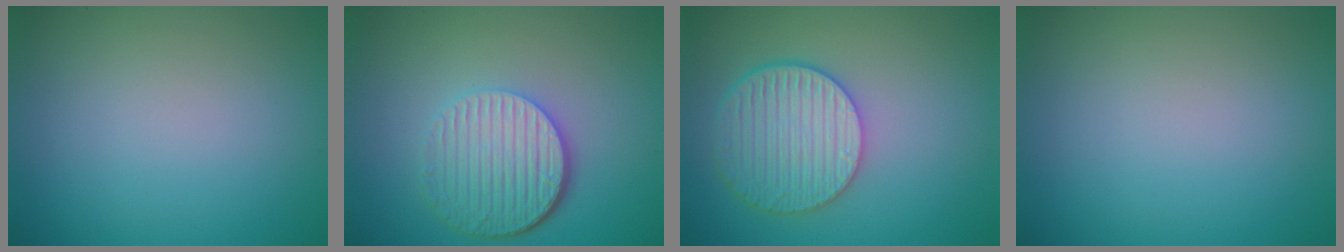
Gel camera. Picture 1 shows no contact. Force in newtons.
{"total": 5.8, "press": 4.1, "slide": 4.1}
{"total": 5.5, "press": 4.9, "slide": 2.5}
{"total": 0.0}